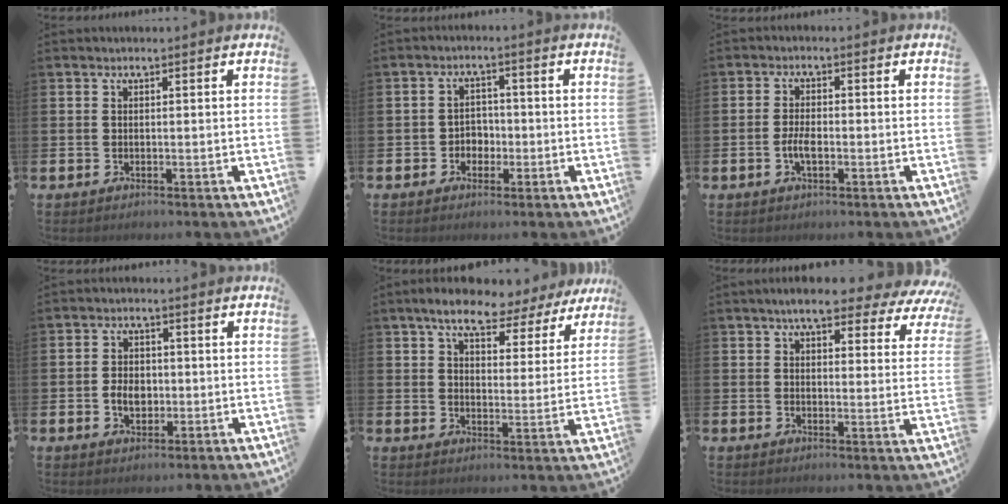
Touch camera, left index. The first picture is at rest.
{"total": 2.6, "force": [-1.2, 2.2, 0.8], "torque": [-0.017, 0.005, -0.030]}
{"total": 2.8, "force": [-0.7, 1.1, 2.5], "torque": [-0.040, 0.000, -0.015]}
{"total": 3.7, "force": [-0.6, 2.7, 2.5], "torque": [-0.029, -0.001, -0.017]}
{"total": 7.5, "force": [6.6, 2.3, 2.8], "torque": [-0.066, -0.034, 0.112]}
{"total": 7.2, "force": [6.0, 1.8, 3.5], "torque": [-0.072, -0.025, 0.104]}